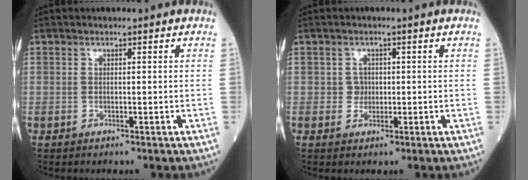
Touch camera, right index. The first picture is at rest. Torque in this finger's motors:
{"motor_torque": [-0.10, 0.01, -0.03, 0.00]}